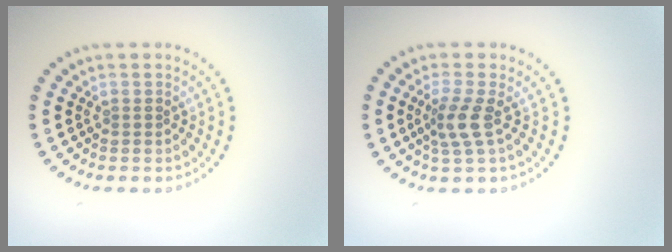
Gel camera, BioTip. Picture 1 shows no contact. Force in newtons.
{"total": 2.5, "press": 1.9, "slide": 1.6}